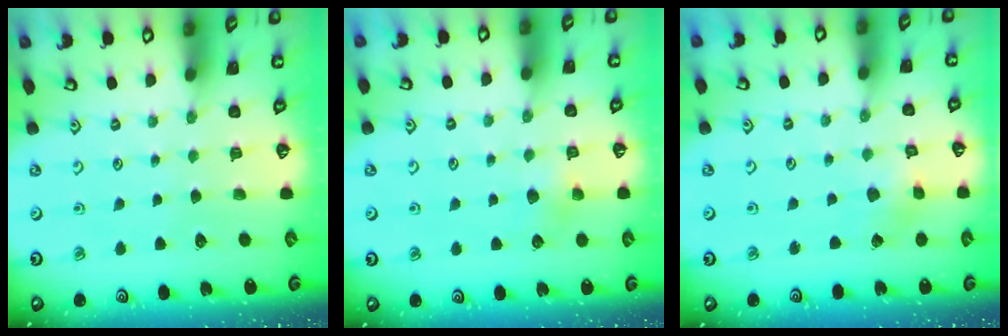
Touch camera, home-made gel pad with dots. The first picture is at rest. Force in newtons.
{"total": 4.6, "press": 4.4, "slide": 1.3}
{"total": 2.3, "press": 2.3, "slide": 0.4}